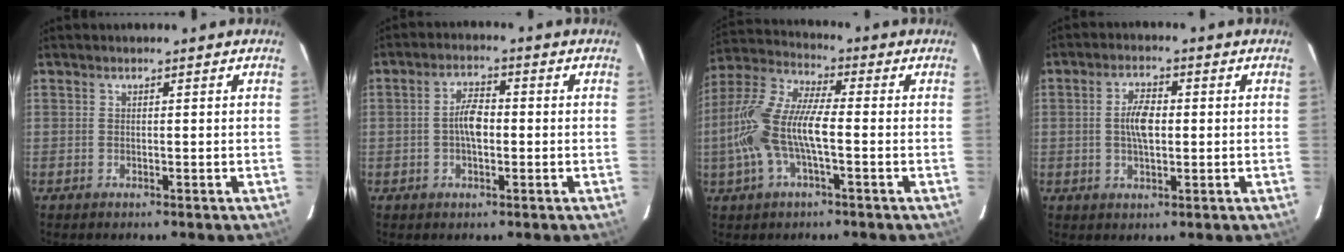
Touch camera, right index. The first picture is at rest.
{"total": 4.7, "force": [-0.5, 2.2, 4.1], "torque": [-0.079, 0.010, -0.009]}
{"total": 13.6, "force": [-2.5, 4.2, 12.7], "torque": [-0.271, 0.004, -0.049]}
{"total": 5.3, "force": [0.1, 2.5, 4.7], "torque": [-0.090, 0.007, 0.003]}